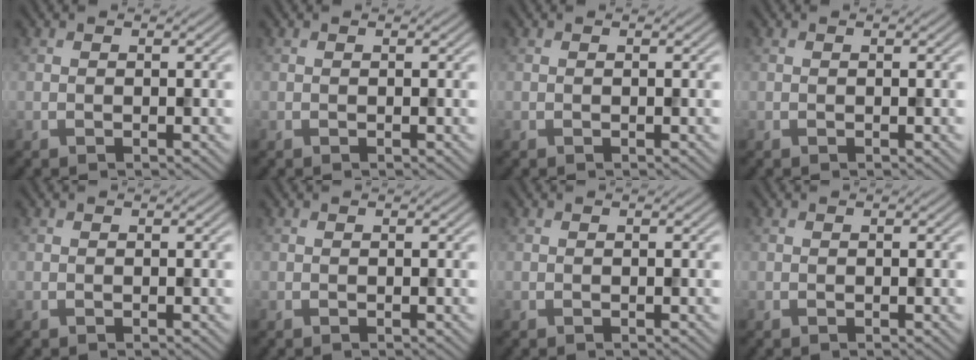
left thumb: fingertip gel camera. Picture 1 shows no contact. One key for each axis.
{"total": 0.0}
{"total": 0.0}
{"total": 0.0}
{"total": 0.0}
{"total": 0.0}
{"total": 0.0}
{"total": 0.0}